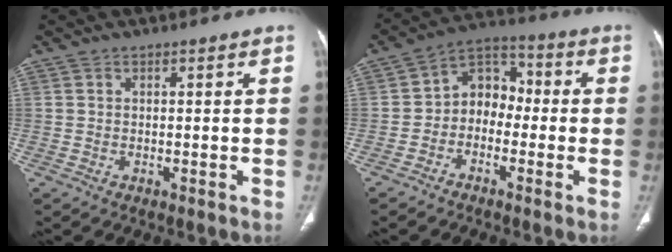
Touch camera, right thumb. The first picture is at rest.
{"total": 8.4, "force": [-1.7, 6.6, 4.9], "torque": [-0.044, 0.042, -0.049]}